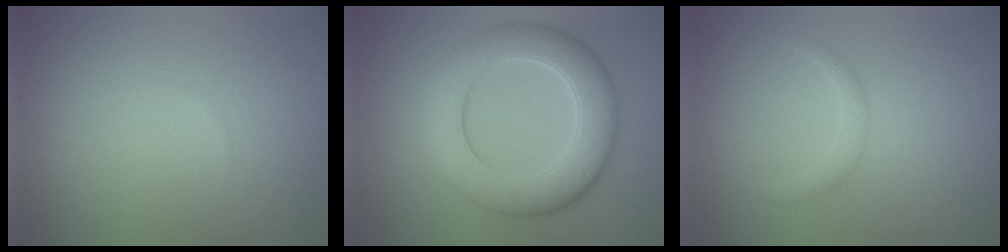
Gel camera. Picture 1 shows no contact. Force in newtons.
{"total": 7.7, "press": 7.7, "slide": 0.4}
{"total": 1.2, "press": 1.2, "slide": 0.1}